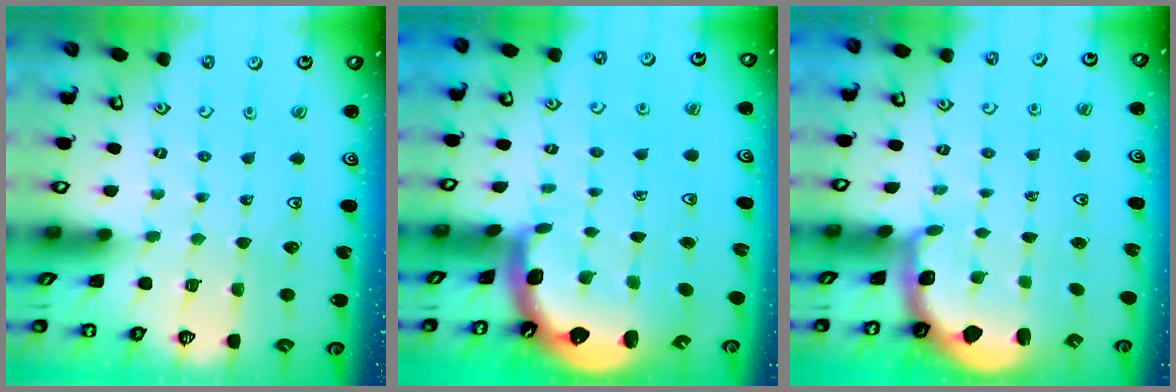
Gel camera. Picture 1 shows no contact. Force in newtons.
{"total": 3.4, "press": 2.5, "slide": 2.3}
{"total": 1.7, "press": 1.3, "slide": 1.0}